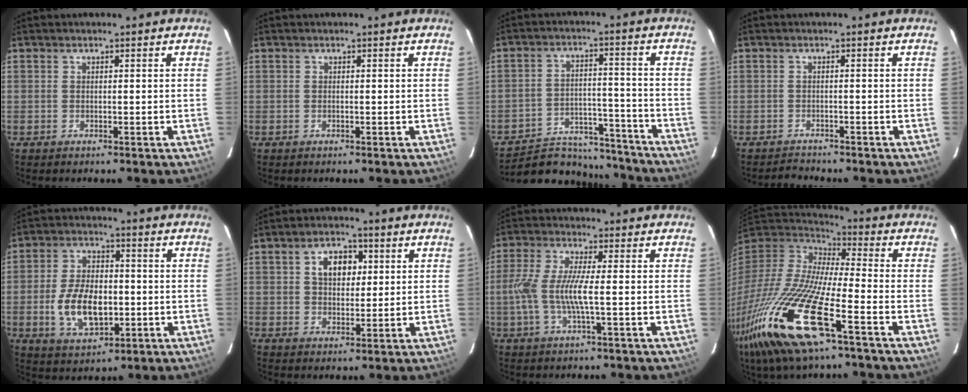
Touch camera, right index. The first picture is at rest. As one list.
[{"total": 0.0}, {"total": 17.8, "force": [-16.0, 6.4, 4.3], "torque": [-0.097, 0.027, -0.214]}, {"total": 2.1, "force": [-2.0, 0.3, -0.2], "torque": [-0.003, 0.002, -0.037]}, {"total": 12.2, "force": [-2.4, 6.8, 9.8], "torque": [-0.197, 0.003, -0.034]}, {"total": 6.7, "force": [2.1, 4.4, 4.5], "torque": [-0.072, 0.021, 0.037]}, {"total": 8.5, "force": [-1.4, 0.9, 8.3], "torque": [-0.177, -0.002, -0.028]}, {"total": 27.4, "force": [-15.3, 5.7, 22.0], "torque": [-0.434, -0.070, -0.294]}]